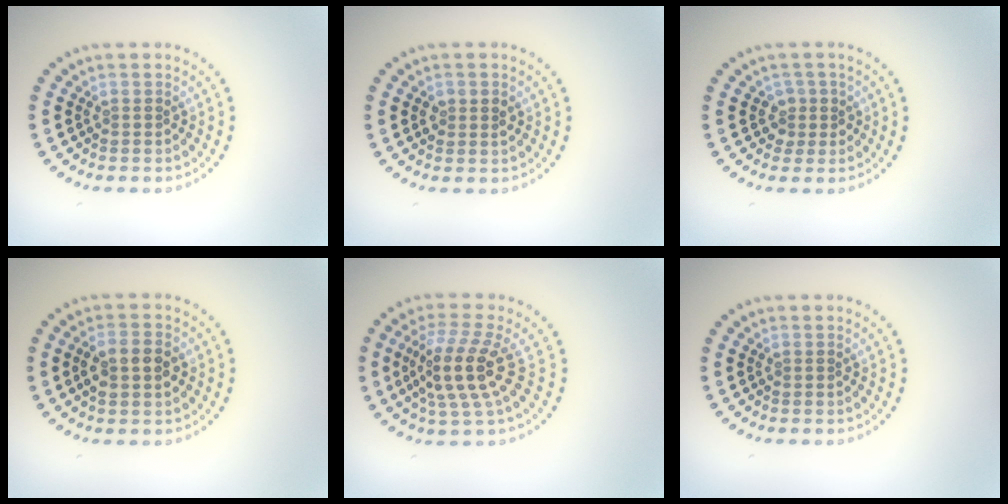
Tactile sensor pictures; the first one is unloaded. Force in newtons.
{"total": 1.5, "press": 1.5, "slide": 0.2}
{"total": 1.8, "press": 1.4, "slide": 1.1}
{"total": 2.8, "press": 2.8, "slide": 0.4}
{"total": 4.4, "press": 3.7, "slide": 2.4}
{"total": 0.0}